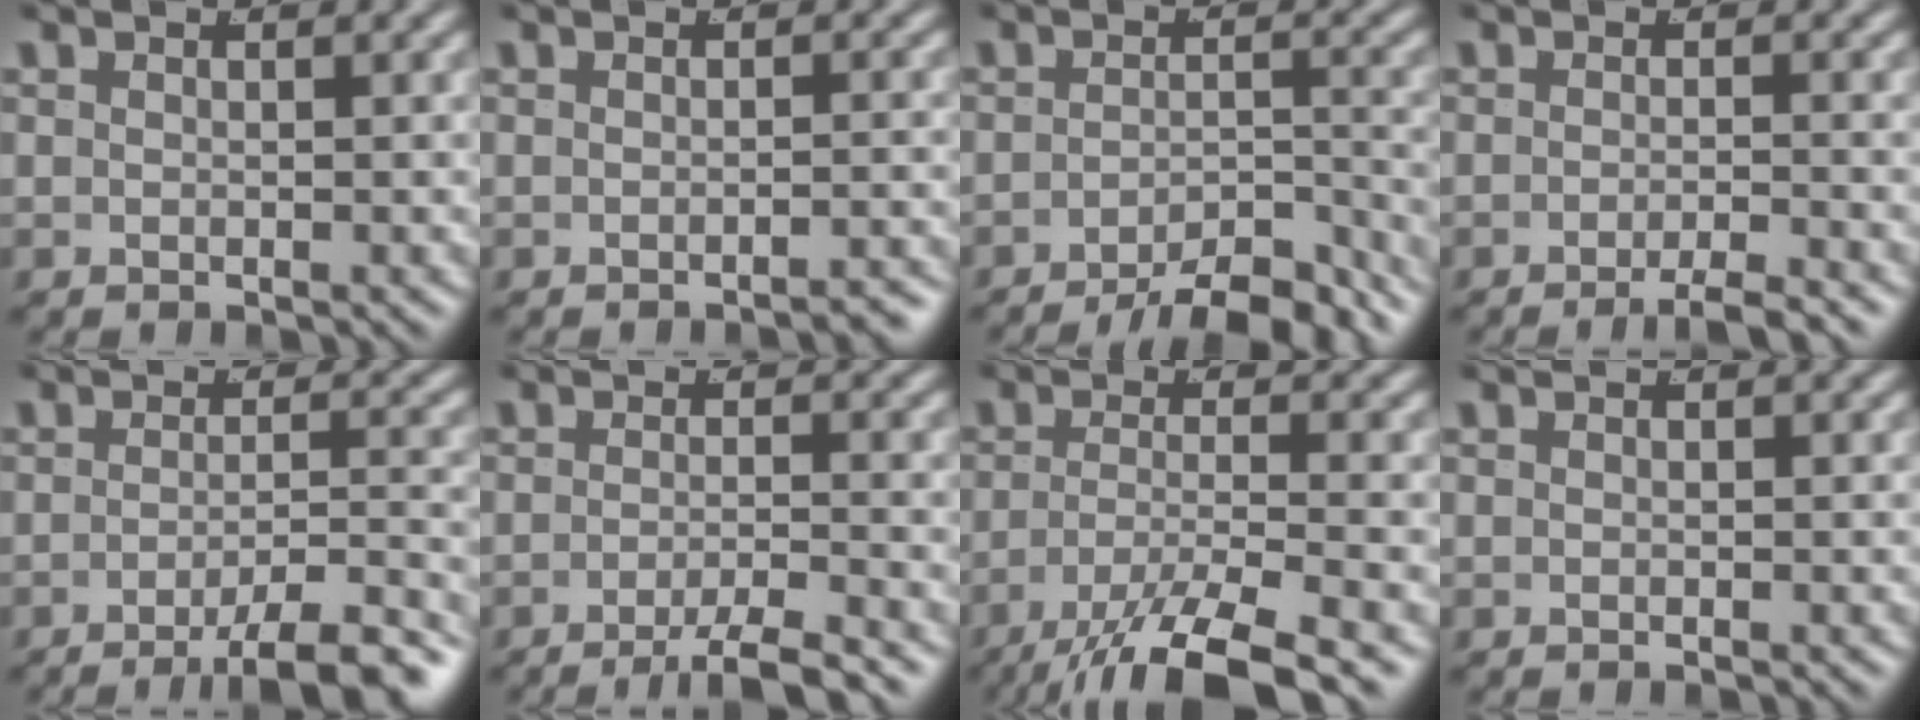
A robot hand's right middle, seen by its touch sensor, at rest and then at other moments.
{"total": 1.9, "force": [-1.8, 0.0, 0.6], "torque": [-0.008, 0.000, -0.028]}
{"total": 7.5, "force": [-6.6, 1.6, 3.1], "torque": [-0.019, -0.014, -0.100]}
{"total": 2.6, "force": [-2.3, -0.2, 1.3], "torque": [-0.015, -0.002, -0.040]}
{"total": 6.9, "force": [-5.3, 1.0, 4.3], "torque": [-0.053, -0.013, -0.079]}
{"total": 4.1, "force": [-3.3, 0.2, 2.4], "torque": [-0.034, -0.008, -0.054]}
{"total": 7.4, "force": [-4.9, 1.6, 5.3], "torque": [-0.094, -0.033, -0.057]}
{"total": 0.0}